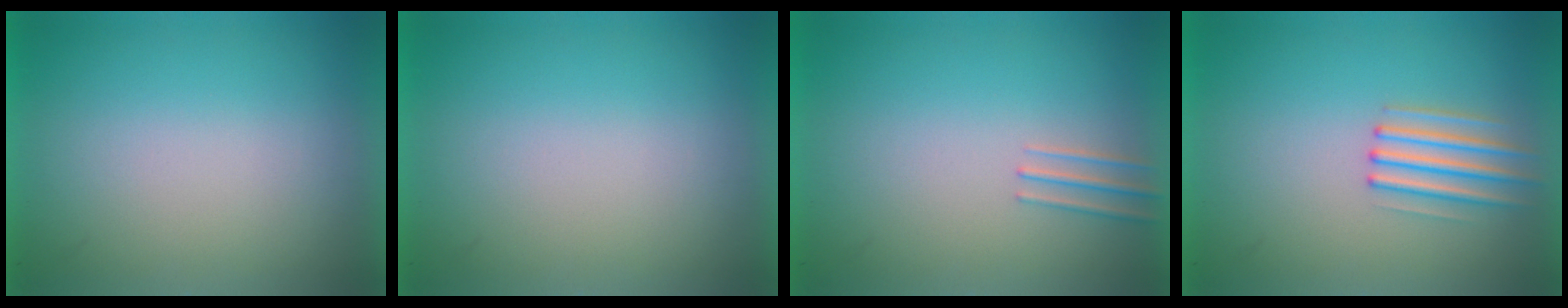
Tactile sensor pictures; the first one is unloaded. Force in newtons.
{"total": 0.0}
{"total": 1.1}
{"total": 2.2}